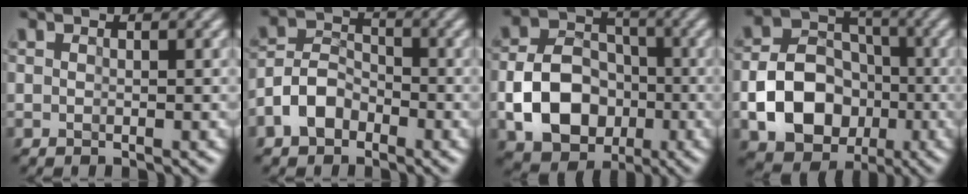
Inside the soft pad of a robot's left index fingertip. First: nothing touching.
{"total": 4.0, "force": [-2.3, 2.5, 2.1], "torque": [-0.044, 0.008, -0.047]}
{"total": 8.4, "force": [-2.5, 6.2, 5.1], "torque": [-0.088, 0.000, -0.042]}
{"total": 9.5, "force": [-3.0, 7.1, 5.7], "torque": [-0.099, -0.006, -0.051]}